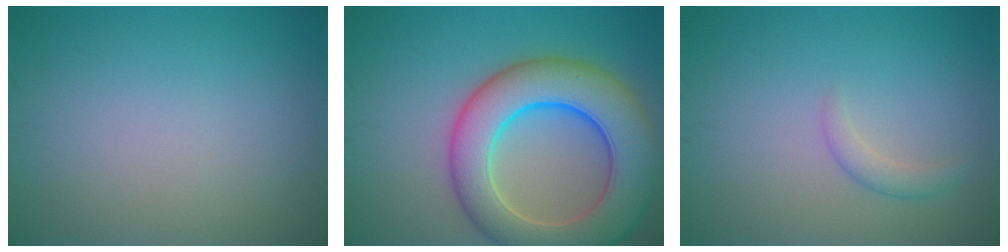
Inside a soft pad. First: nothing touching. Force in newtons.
{"total": 10.8, "press": 10.8, "slide": 0.3}
{"total": 1.4, "press": 1.3, "slide": 0.1}